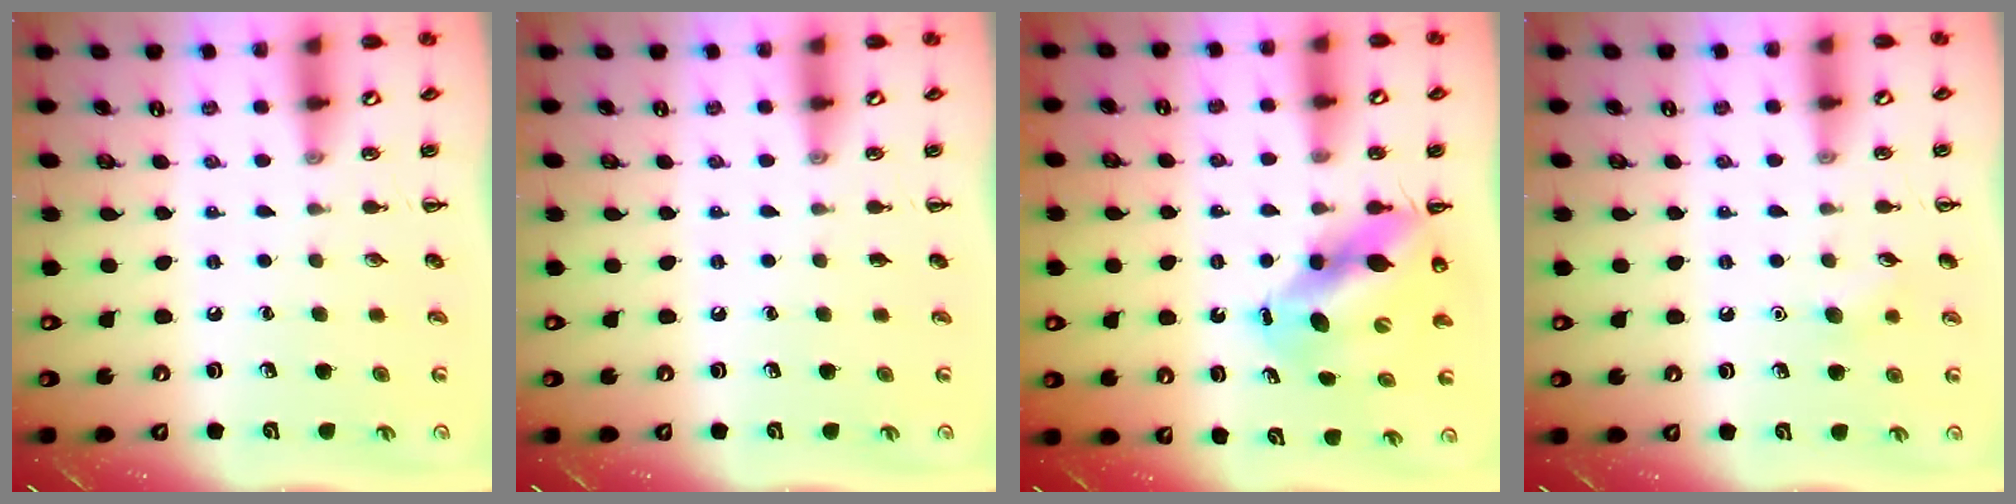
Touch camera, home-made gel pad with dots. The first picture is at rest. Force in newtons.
{"total": 0.0}
{"total": 10.3, "press": 9.9, "slide": 2.8}
{"total": 6.3, "press": 6.0, "slide": 1.9}